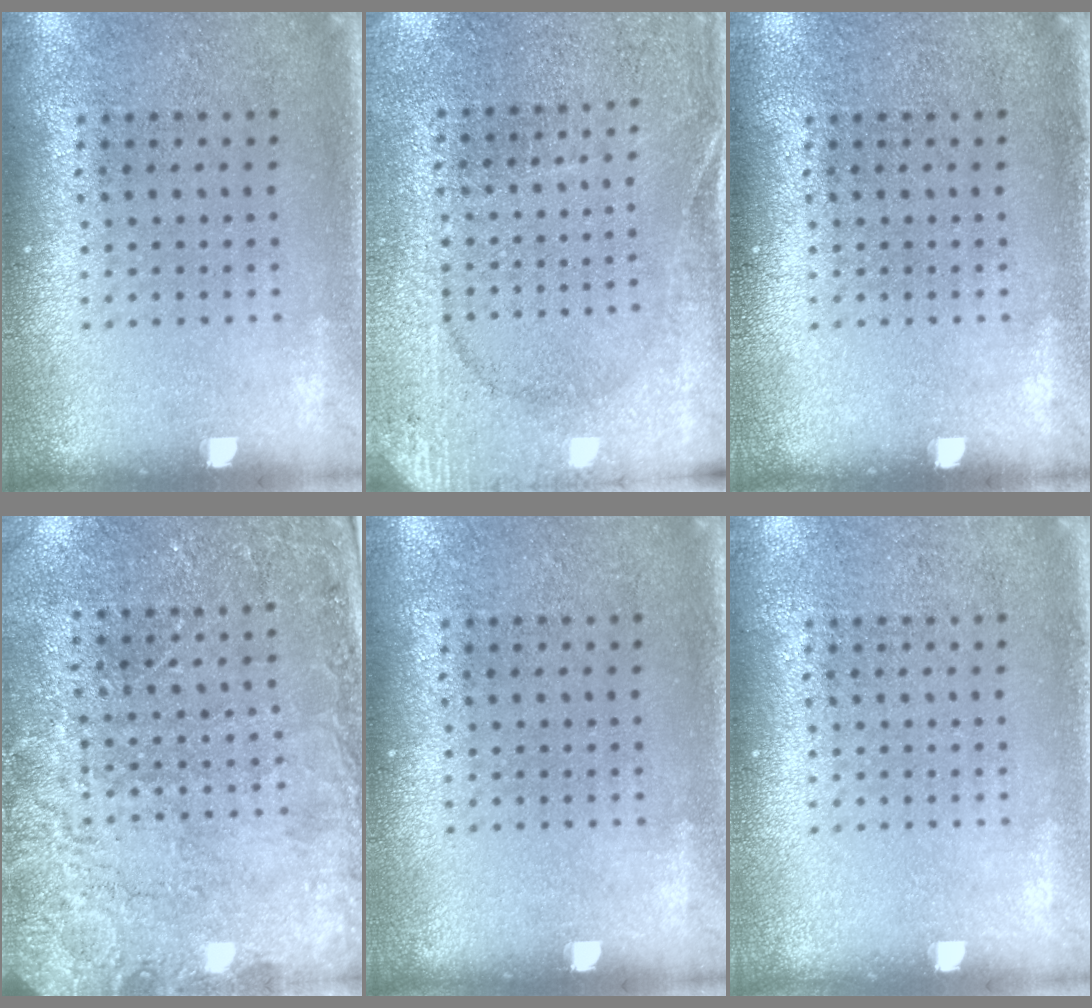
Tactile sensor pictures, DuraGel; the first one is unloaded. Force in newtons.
{"total": 2.6, "press": 2.5, "slide": 0.4}
{"total": 0.0}
{"total": 2.5, "press": 2.5, "slide": 0.5}
{"total": 0.0}
{"total": 0.0}